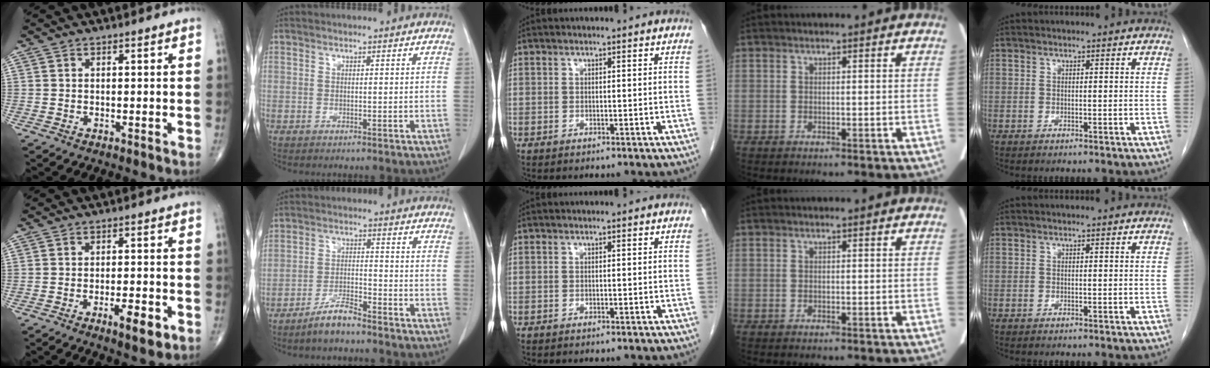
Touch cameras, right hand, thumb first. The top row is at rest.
{"thumb": {"total": 5.5, "force": [-2.5, 1.6, 4.7], "torque": [-0.071, 0.001, -0.035]}, "index": {"total": 4.7, "force": [-4.1, 0.9, 2.2], "torque": [-0.044, -0.002, -0.078]}}